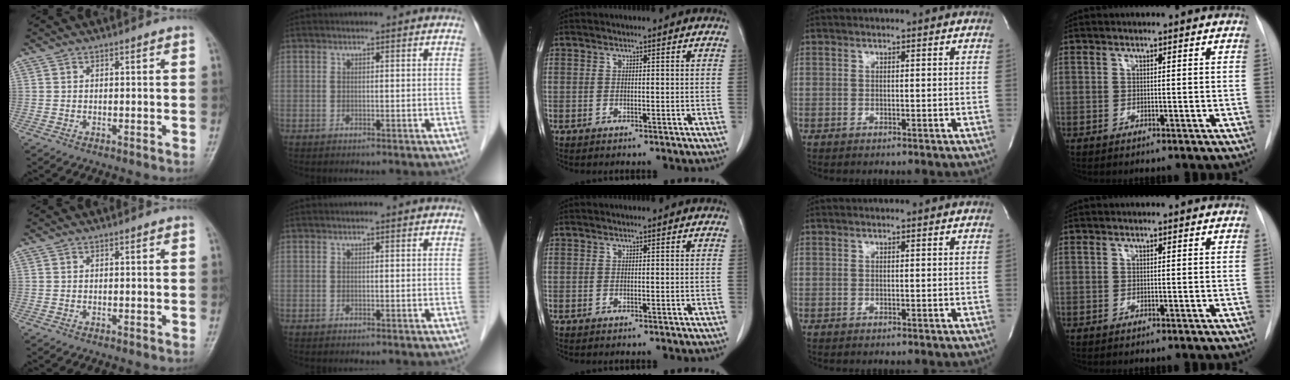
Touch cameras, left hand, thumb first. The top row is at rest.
{}